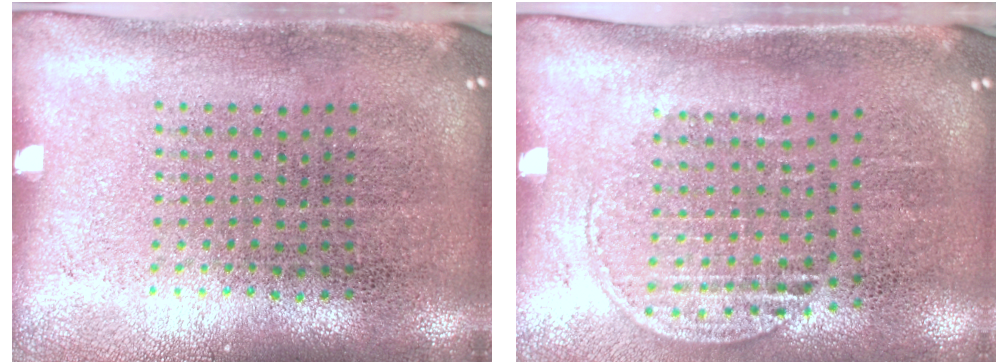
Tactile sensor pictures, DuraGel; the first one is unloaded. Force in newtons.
{"total": 1.5, "press": 1.3, "slide": 0.8}